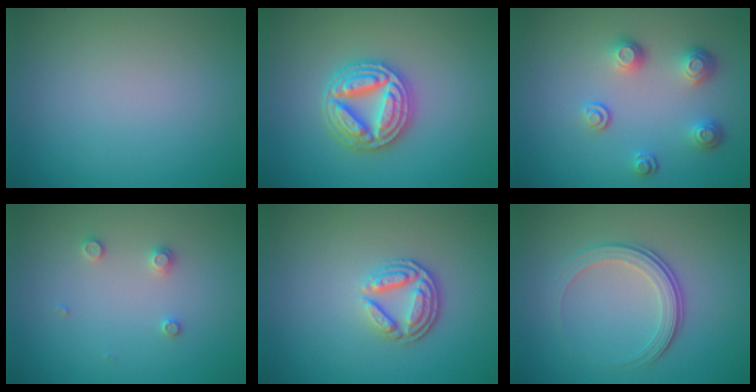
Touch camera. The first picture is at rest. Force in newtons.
{"total": 4.9, "press": 4.8, "slide": 0.8}
{"total": 3.3, "press": 2.6, "slide": 2.0}
{"total": 1.3, "press": 1.3, "slide": 0.2}
{"total": 3.7, "press": 2.8, "slide": 2.5}
{"total": 3.7, "press": 2.6, "slide": 2.6}